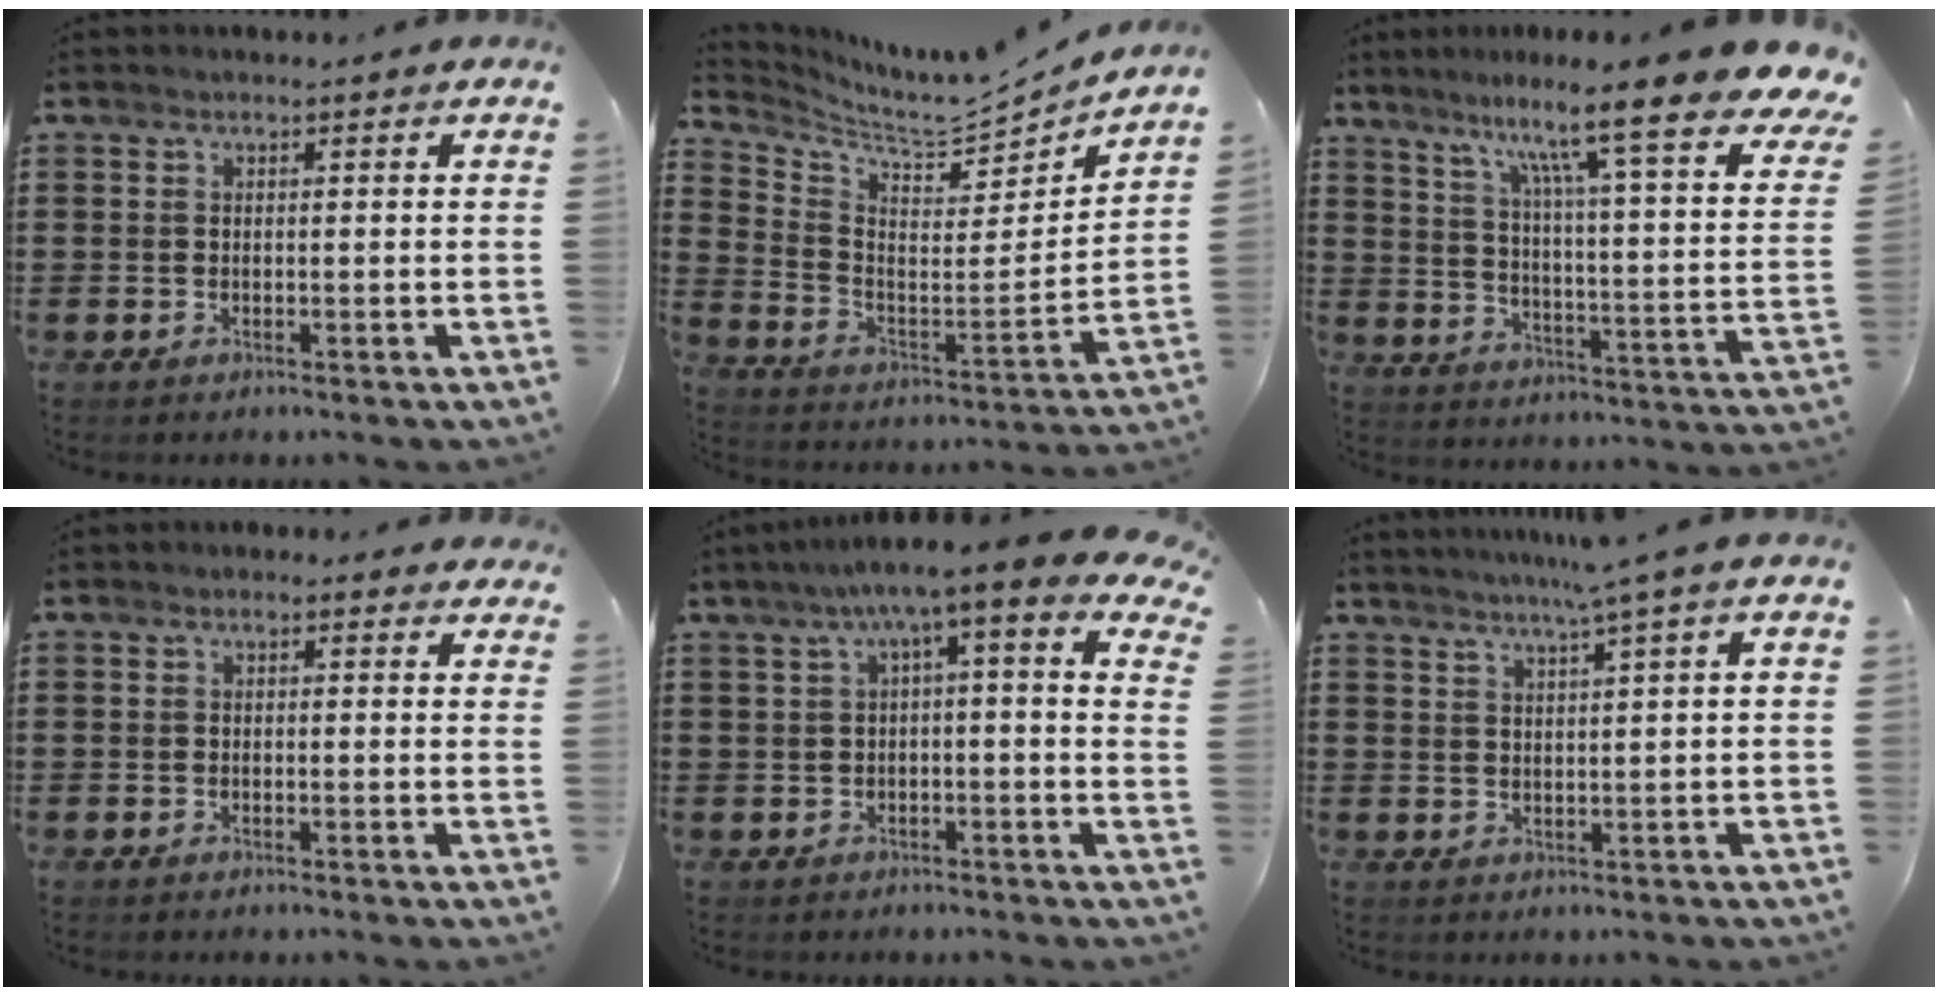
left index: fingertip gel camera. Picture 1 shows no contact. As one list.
[{"total": 5.8, "force": [5.3, 1.4, 1.8], "torque": [-0.057, -0.045, 0.085]}, {"total": 12.8, "force": [10.3, -0.1, 7.7], "torque": [-0.151, -0.085, 0.158]}, {"total": 0.8, "force": [0.1, 0.6, 0.6], "torque": [-0.014, 0.006, 0.001]}, {"total": 6.0, "force": [2.0, 0.5, 5.6], "torque": [-0.107, -0.020, 0.025]}, {"total": 4.3, "force": [2.8, -1.1, 3.1], "torque": [-0.061, -0.007, 0.047]}]